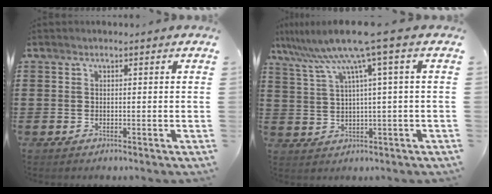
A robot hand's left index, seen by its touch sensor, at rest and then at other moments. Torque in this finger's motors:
{"motor_torque": [1.30, -0.84, 0.46, 0.21]}